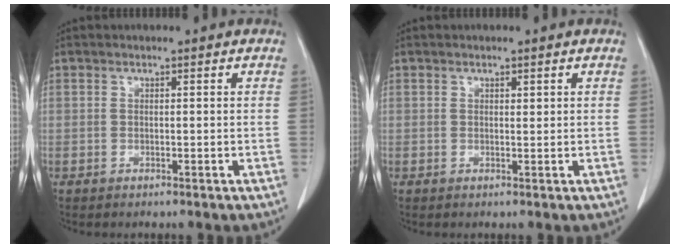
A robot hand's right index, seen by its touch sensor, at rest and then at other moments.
{"total": 0.6, "force": [0.4, 0.2, 0.4], "torque": [-0.009, -0.003, 0.006]}